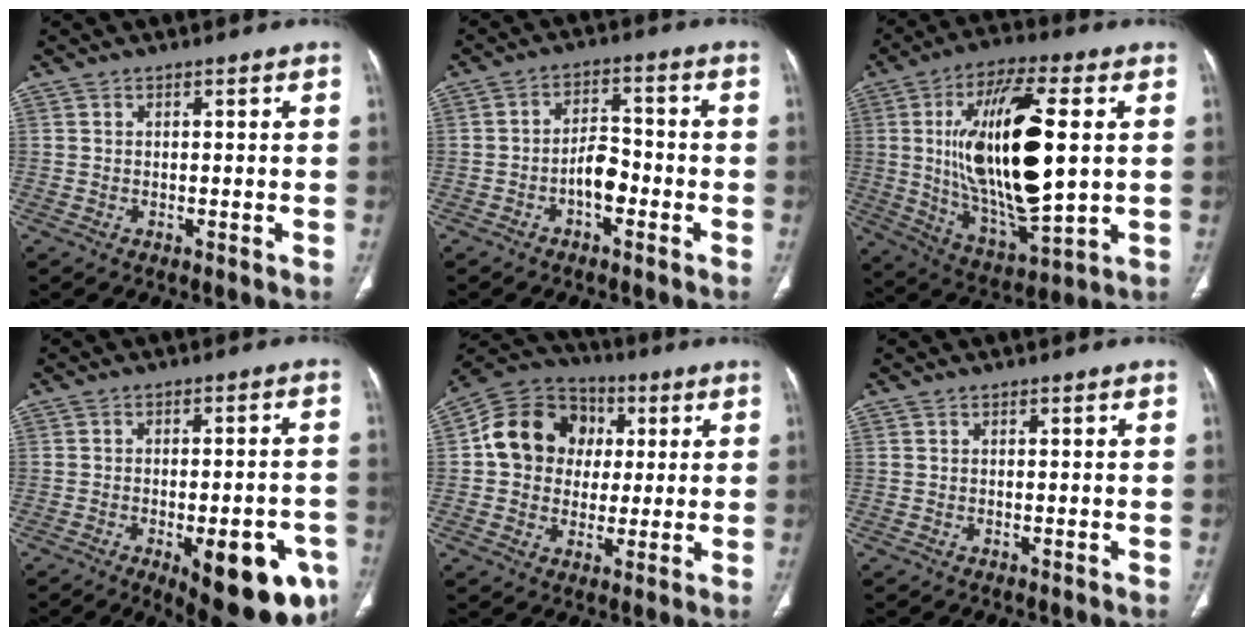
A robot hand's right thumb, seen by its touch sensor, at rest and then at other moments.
{"total": 5.5, "force": [-2.3, 3.1, 3.9], "torque": [-0.051, 0.031, -0.045]}
{"total": 24.0, "force": [2.9, 8.6, 22.2], "torque": [-0.398, -0.012, 0.055]}
{"total": 17.7, "force": [-7.6, 6.6, 14.6], "torque": [-0.131, 0.020, -0.084]}
{"total": 14.4, "force": [2.1, 12.4, 7.0], "torque": [-0.095, 0.015, 0.027]}
{"total": 0.0}